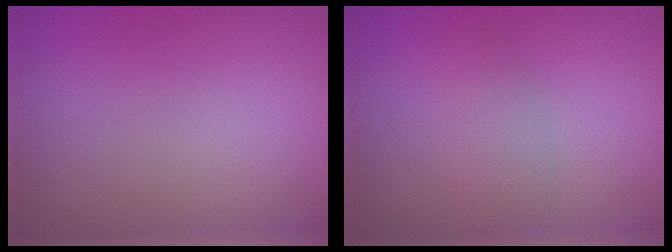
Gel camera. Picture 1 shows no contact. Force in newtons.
{"total": 2.5, "press": 2.4, "slide": 0.2}